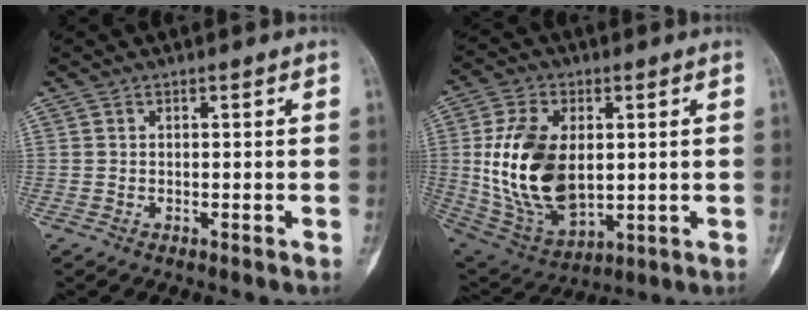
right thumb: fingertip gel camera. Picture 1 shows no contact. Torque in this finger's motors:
{"motor_torque": [1.32, 2.99, 1.89, 0.12, 0.45]}